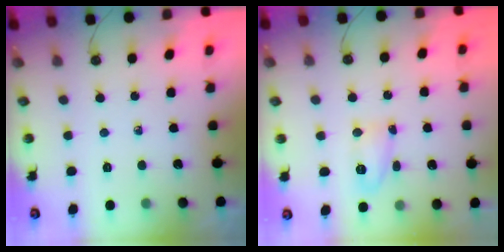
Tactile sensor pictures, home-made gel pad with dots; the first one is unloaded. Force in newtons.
{"total": 21.4, "press": 9.1, "slide": 19.4}